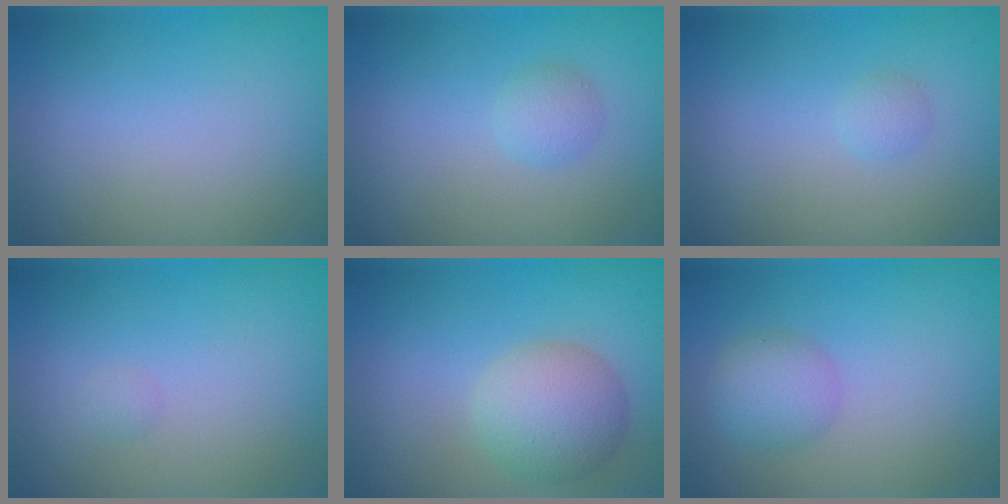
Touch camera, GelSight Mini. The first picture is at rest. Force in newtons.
{"total": 1.4, "press": 1.4, "slide": 0.0}
{"total": 0.9, "press": 0.9, "slide": 0.0}
{"total": 0.5, "press": 0.5, "slide": 0.0}
{"total": 5.0, "press": 5.0, "slide": 0.3}
{"total": 2.8, "press": 2.8, "slide": 0.1}